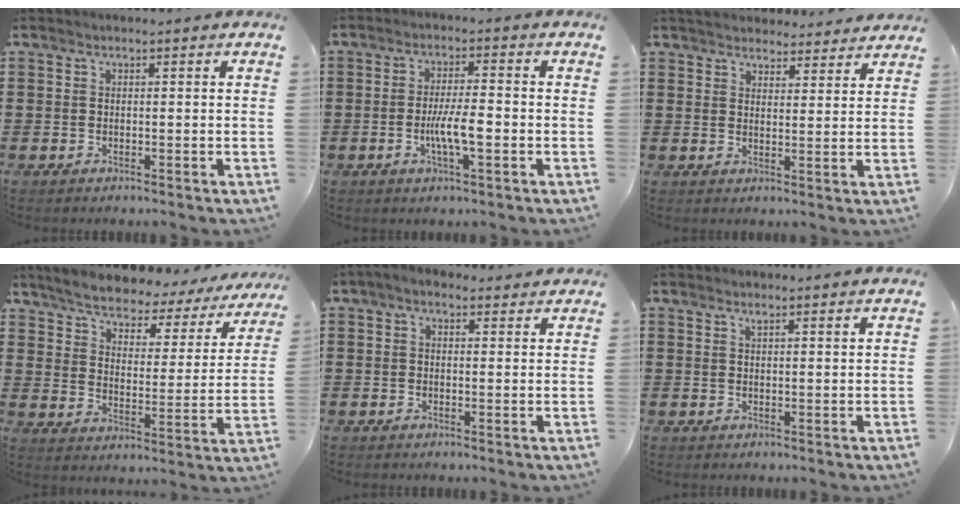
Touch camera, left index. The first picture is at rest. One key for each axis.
{"total": 5.9, "fx": -1.4, "fy": 1.3, "fz": 5.6, "tx": -0.108, "ty": 0.001, "tz": -0.030}
{"total": 3.5, "fx": 3.5, "fy": 0.5, "fz": -0.1, "tx": -0.011, "ty": -0.012, "tz": 0.063}
{"total": 4.7, "fx": 4.5, "fy": 1.0, "fz": 1.0, "tx": -0.048, "ty": -0.035, "tz": 0.071}
{"total": 1.6, "fx": 0.7, "fy": 1.1, "fz": 0.9, "tx": -0.020, "ty": 0.008, "tz": 0.012}
{"total": 1.3, "fx": 0.9, "fy": 0.1, "fz": 0.8, "tx": -0.017, "ty": 0.000, "tz": 0.018}